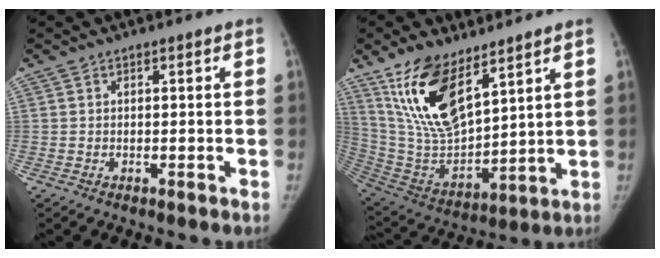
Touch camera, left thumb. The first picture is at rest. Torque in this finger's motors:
{"motor_torque": [0.69, -0.18, 1.65, -1.12, 0.18]}